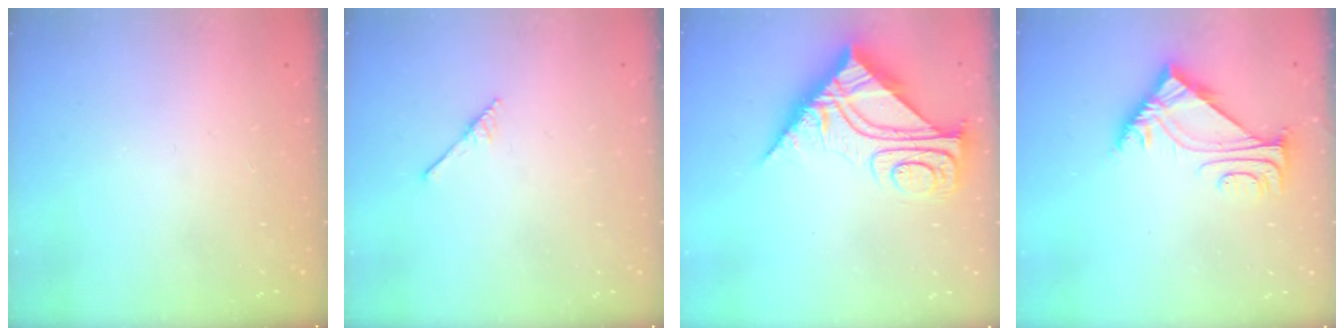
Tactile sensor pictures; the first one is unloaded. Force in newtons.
{"total": 2.9, "press": 2.9, "slide": 0.3}
{"total": 12.1, "press": 12.1, "slide": 1.2}
{"total": 6.2, "press": 6.2, "slide": 0.2}